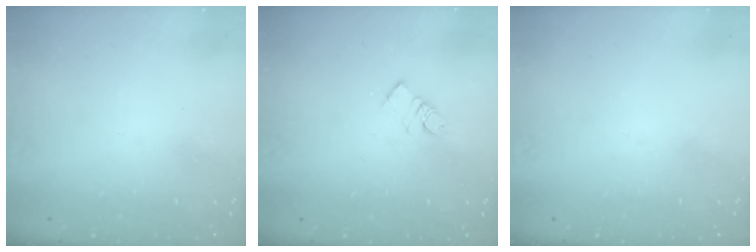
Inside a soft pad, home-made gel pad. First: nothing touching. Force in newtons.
{"total": 5.8, "press": 5.8, "slide": 0.4}
{"total": 0.0}